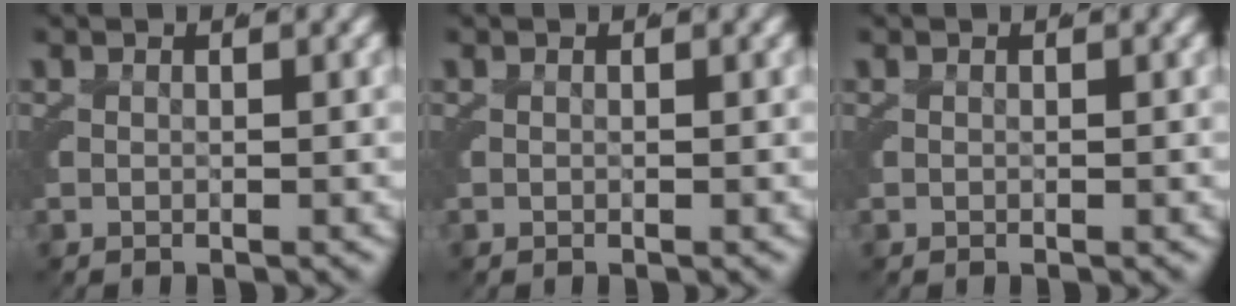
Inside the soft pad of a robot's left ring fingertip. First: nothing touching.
{"total": 0.0}
{"total": 0.0}